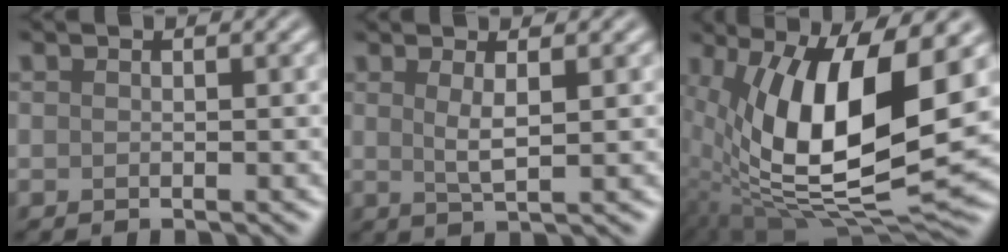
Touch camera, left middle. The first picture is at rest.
{"total": 2.1, "force": [0.7, 0.4, 2.0], "torque": [-0.035, 0.003, 0.017]}
{"total": 13.6, "force": [1.9, 5.0, 12.5], "torque": [-0.223, -0.007, 0.038]}